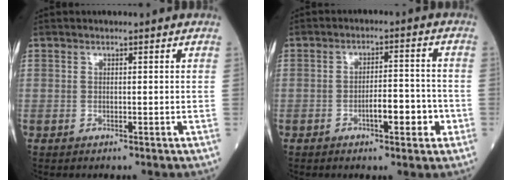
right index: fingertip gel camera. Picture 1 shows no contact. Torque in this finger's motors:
{"motor_torque": [0.14, -0.07, 0.32, 0.08]}